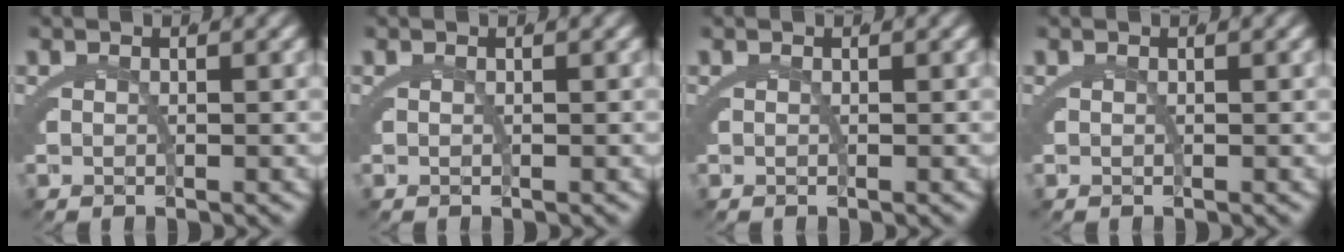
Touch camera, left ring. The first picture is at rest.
{"total": 0.0}
{"total": 0.0}
{"total": 0.0}